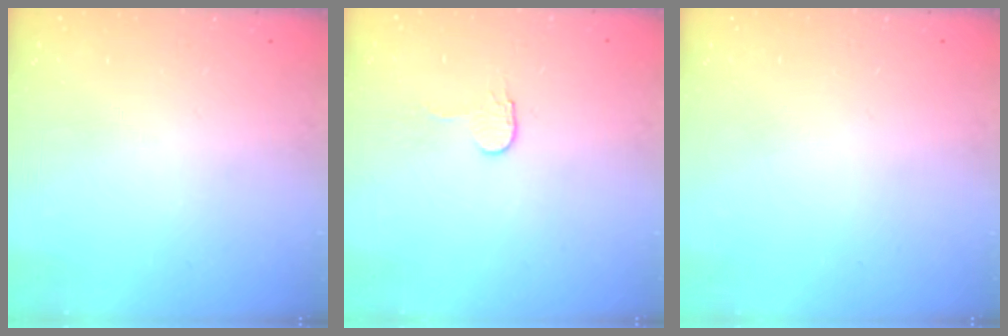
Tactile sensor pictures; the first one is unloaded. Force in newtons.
{"total": 3.2, "press": 3.2, "slide": 0.3}
{"total": 0.0}